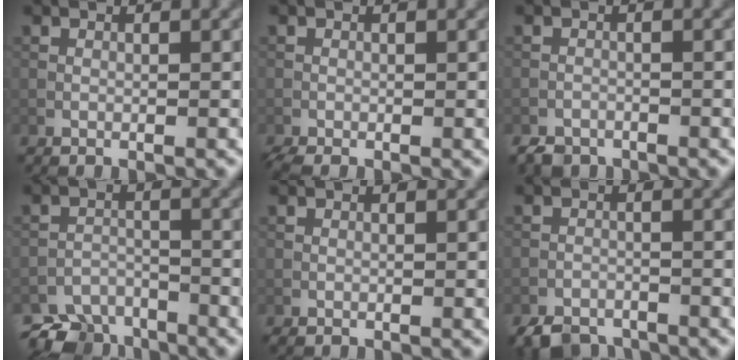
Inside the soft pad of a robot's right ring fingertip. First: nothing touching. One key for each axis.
{"total": 1.7, "fx": -1.3, "fy": 0.6, "fz": 0.8, "tx": -0.019, "ty": -0.006, "tz": -0.029}
{"total": 1.6, "fx": -1.4, "fy": 0.8, "fz": 0.2, "tx": 0.000, "ty": 0.000, "tz": -0.028}
{"total": 5.6, "fx": -4.9, "fy": 2.3, "fz": 1.3, "tx": -0.014, "ty": -0.014, "tz": -0.078}
{"total": 0.0}
{"total": 3.5, "fx": -3.0, "fy": 1.5, "fz": 1.0, "tx": -0.015, "ty": -0.007, "tz": -0.059}